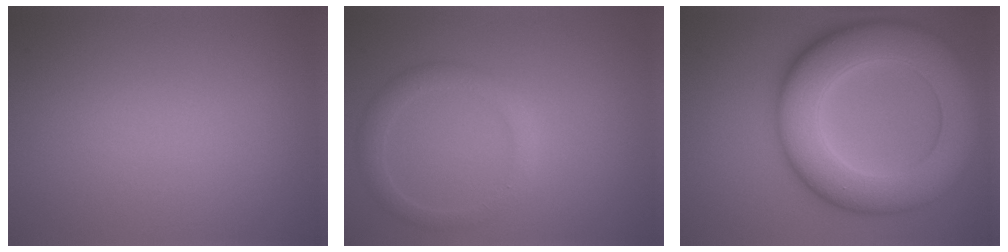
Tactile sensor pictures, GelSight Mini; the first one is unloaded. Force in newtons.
{"total": 2.1, "press": 2.1, "slide": 0.3}
{"total": 11.7, "press": 11.7, "slide": 0.3}